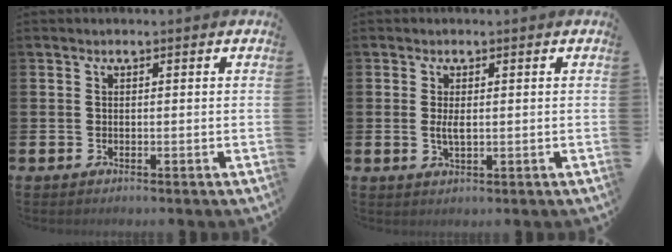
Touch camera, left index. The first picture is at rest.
{"total": 2.0, "force": [0.2, 0.8, 1.8], "torque": [-0.031, -0.001, 0.002]}